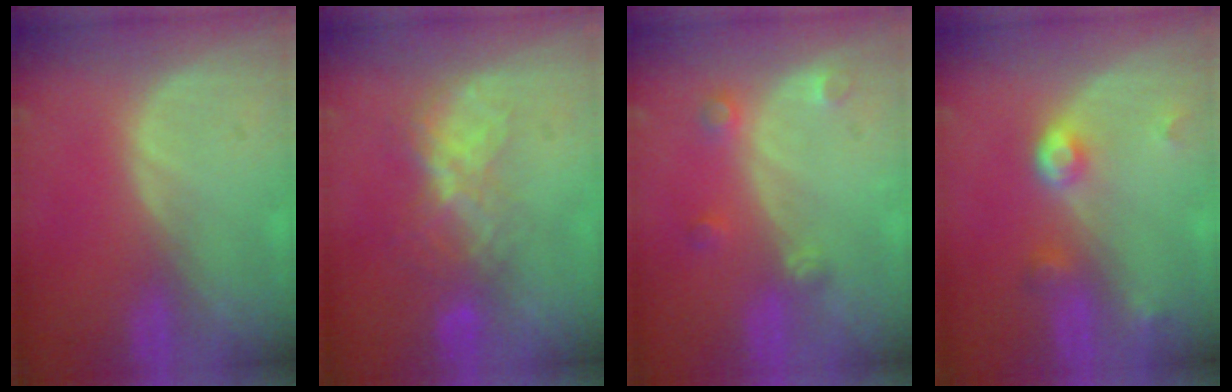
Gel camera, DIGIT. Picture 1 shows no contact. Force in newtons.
{"total": 6.5, "press": 5.6, "slide": 3.2}
{"total": 2.6, "press": 2.6, "slide": 0.3}
{"total": 3.8, "press": 3.5, "slide": 1.5}